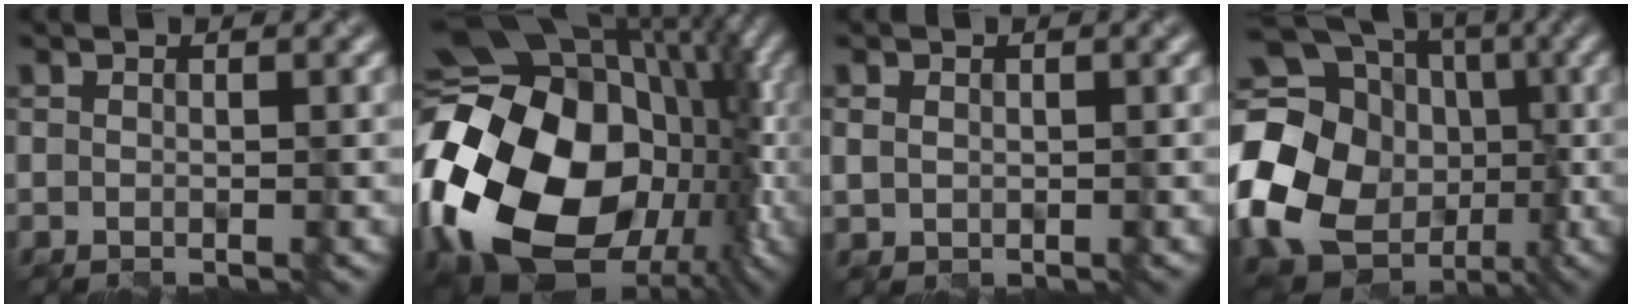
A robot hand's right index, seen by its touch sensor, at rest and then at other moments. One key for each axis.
{"total": 20.9, "fx": -2.3, "fy": 15.4, "fz": 13.9, "tx": -0.277, "ty": -0.008, "tz": -0.033}
{"total": 1.2, "fx": 0.3, "fy": 1.0, "fz": 0.5, "tx": -0.013, "ty": -0.002, "tz": 0.011}
{"total": 21.3, "fx": -3.0, "fy": 18.6, "fz": 10.0, "tx": -0.205, "ty": -0.013, "tz": -0.084}